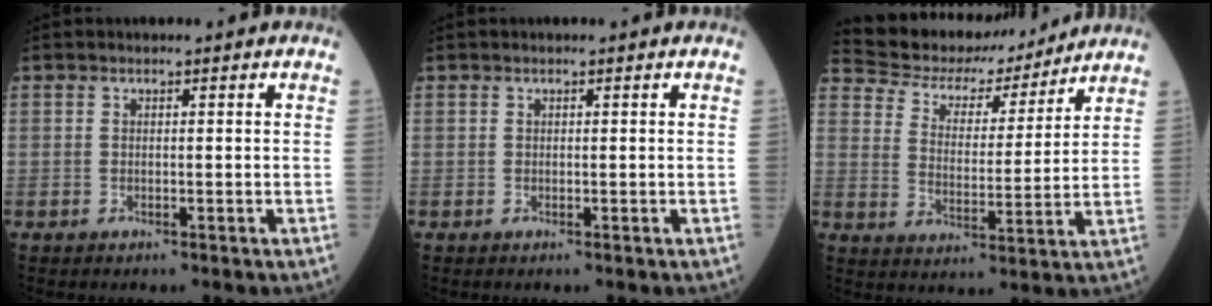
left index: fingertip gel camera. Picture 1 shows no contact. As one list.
[{"total": 0.0}, {"total": 12.8, "force": [12.1, 3.9, 1.9], "torque": [-0.035, 0.010, 0.187]}]